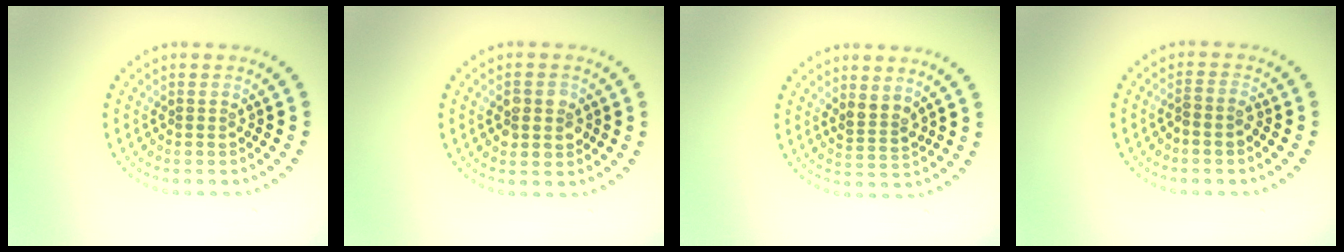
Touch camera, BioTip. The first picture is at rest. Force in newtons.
{"total": 2.4, "press": 2.4, "slide": 0.3}
{"total": 2.1, "press": 1.7, "slide": 1.1}
{"total": 1.4, "press": 1.1, "slide": 0.9}